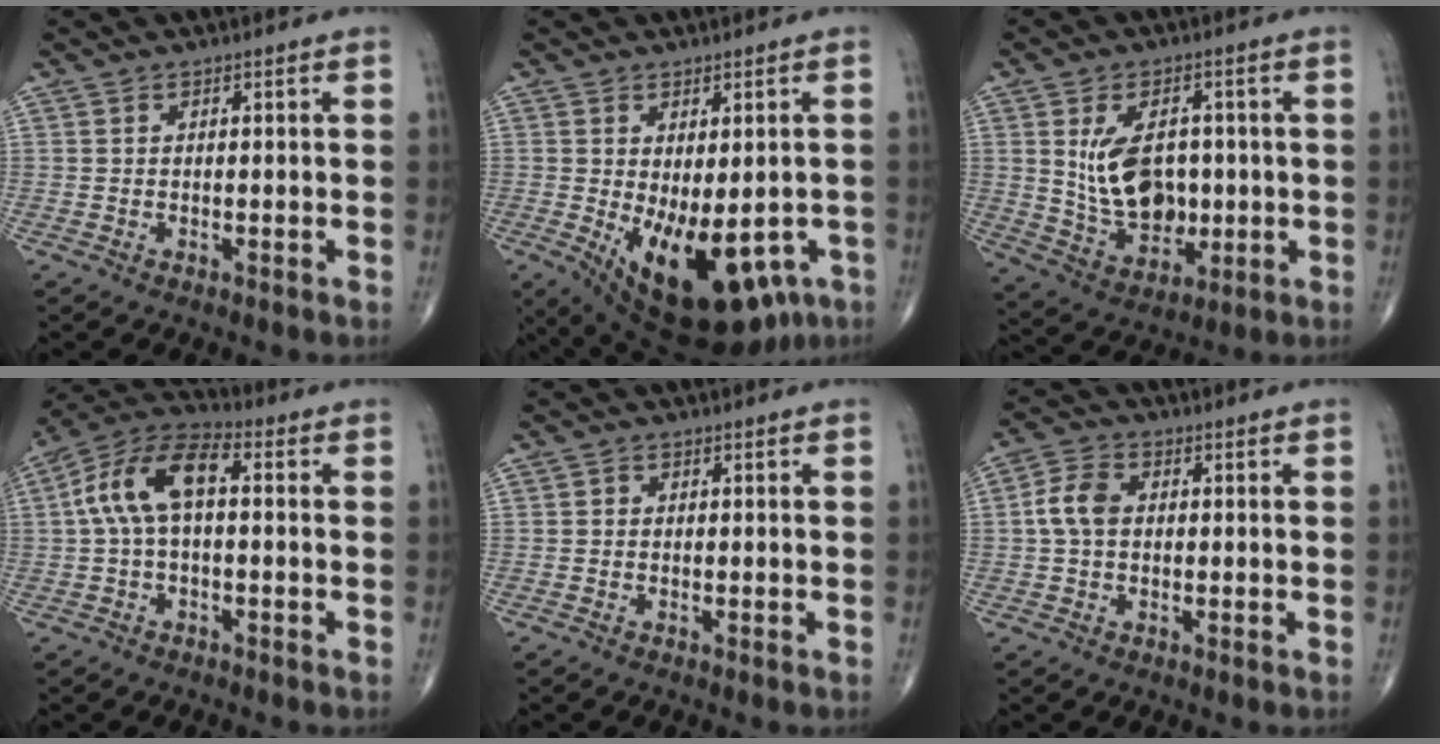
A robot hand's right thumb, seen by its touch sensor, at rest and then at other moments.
{"total": 18.5, "force": [-6.4, 9.3, 14.6], "torque": [-0.185, -0.011, -0.068]}
{"total": 12.2, "force": [1.0, 8.1, 9.1], "torque": [-0.129, -0.009, 0.035]}
{"total": 11.6, "force": [1.2, 5.8, 10.0], "torque": [-0.197, 0.041, 0.011]}
{"total": 0.7, "force": [0.0, 0.6, 0.3], "torque": [0.000, 0.002, -0.004]}
{"total": 5.7, "force": [0.3, 4.0, 4.1], "torque": [-0.083, 0.015, -0.002]}